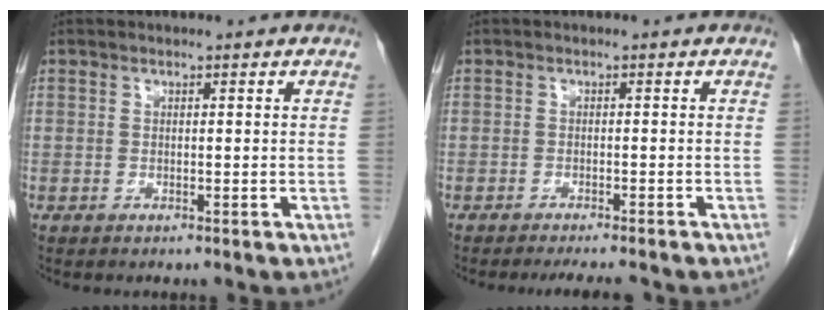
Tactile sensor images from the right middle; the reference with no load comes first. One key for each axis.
{"total": 5.4, "fx": -4.8, "fy": 0.6, "fz": 2.5, "tx": -0.026, "ty": -0.008, "tz": -0.065}